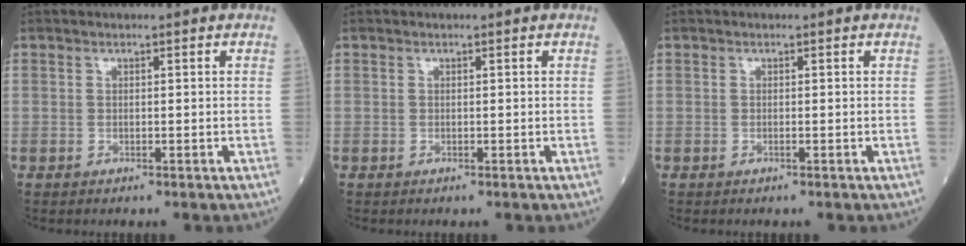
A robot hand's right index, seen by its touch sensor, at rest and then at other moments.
{"total": 0.0}
{"total": 0.0}